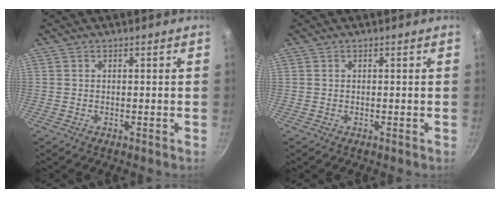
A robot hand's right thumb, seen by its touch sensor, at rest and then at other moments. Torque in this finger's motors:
{"motor_torque": [-0.02, 0.02, 0.18, 0.20, 0.01]}